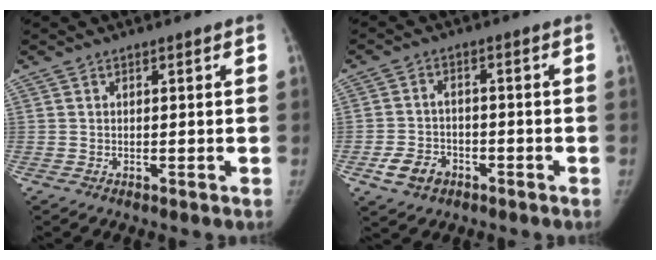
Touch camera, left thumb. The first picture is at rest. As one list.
[{"total": 6.0, "force": [-3.1, 4.3, 2.9], "torque": [-0.047, 0.018, -0.050]}]